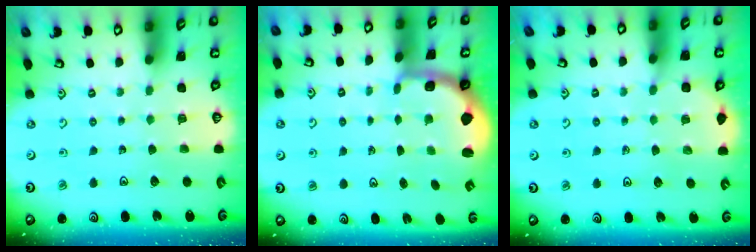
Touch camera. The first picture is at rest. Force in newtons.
{"total": 1.7, "press": 1.3, "slide": 1.0}
{"total": 5.9, "press": 5.8, "slide": 1.1}